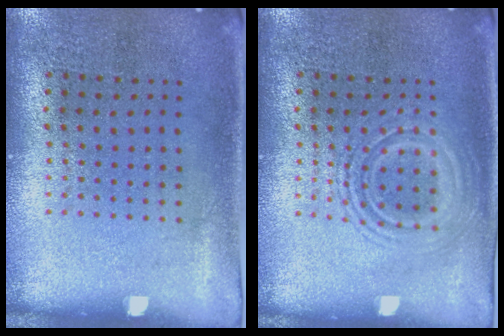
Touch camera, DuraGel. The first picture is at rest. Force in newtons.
{"total": 1.4, "press": 1.4, "slide": 0.2}